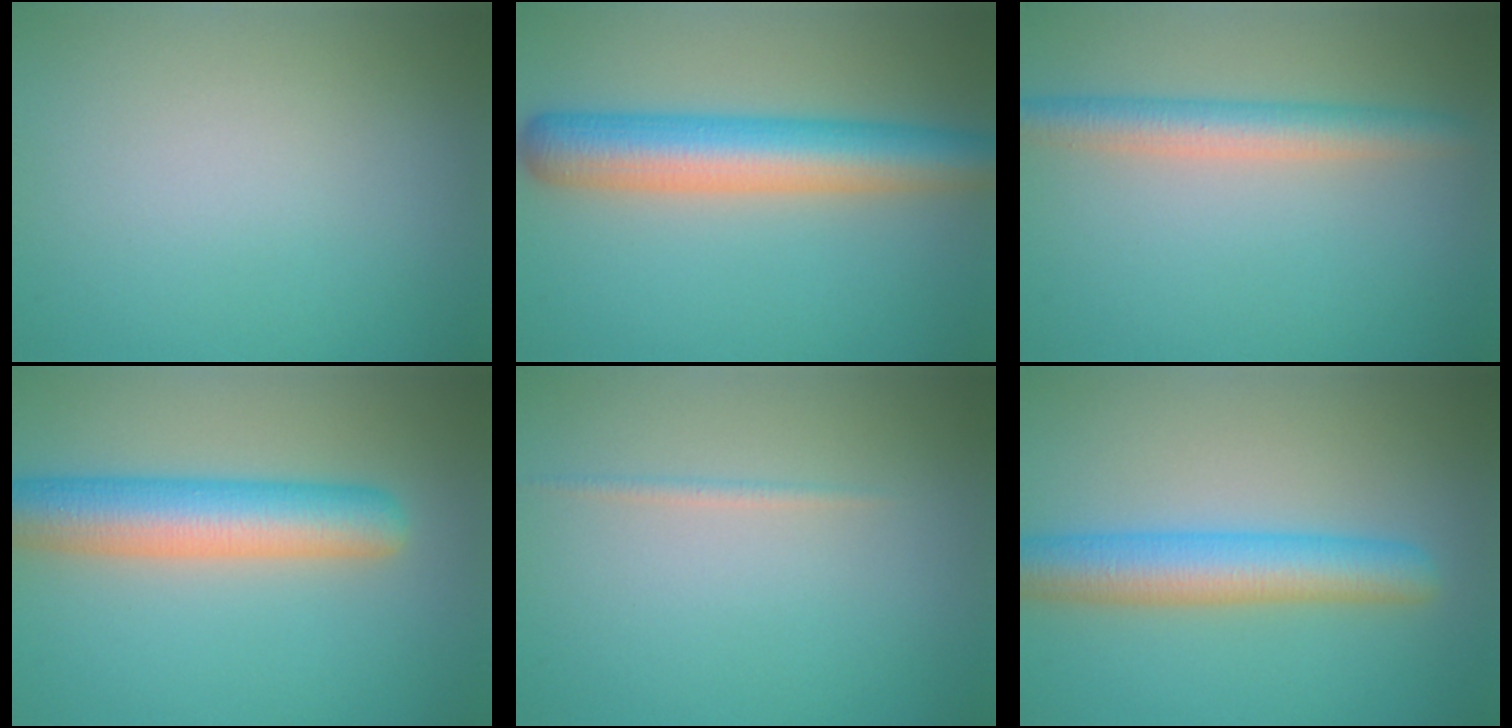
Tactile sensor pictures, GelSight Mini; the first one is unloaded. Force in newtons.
{"total": 8.0, "press": 8.0, "slide": 0.3}
{"total": 3.8, "press": 3.8, "slide": 0.1}
{"total": 7.4, "press": 7.4, "slide": 0.3}
{"total": 0.8, "press": 0.7, "slide": 0.1}
{"total": 6.2, "press": 6.2, "slide": 0.2}